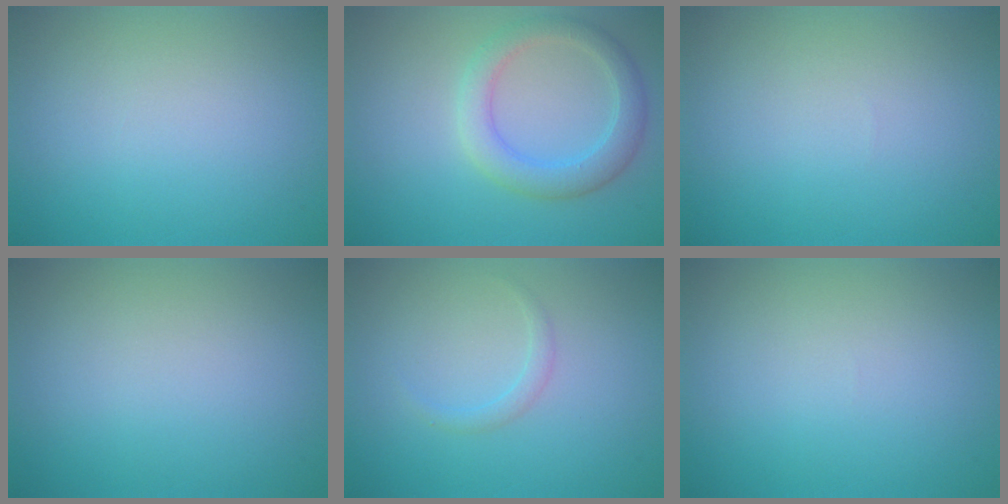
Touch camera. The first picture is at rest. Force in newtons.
{"total": 3.7, "press": 3.7, "slide": 0.1}
{"total": 0.0}
{"total": 0.0}
{"total": 1.0, "press": 1.0, "slide": 0.1}
{"total": 0.0}